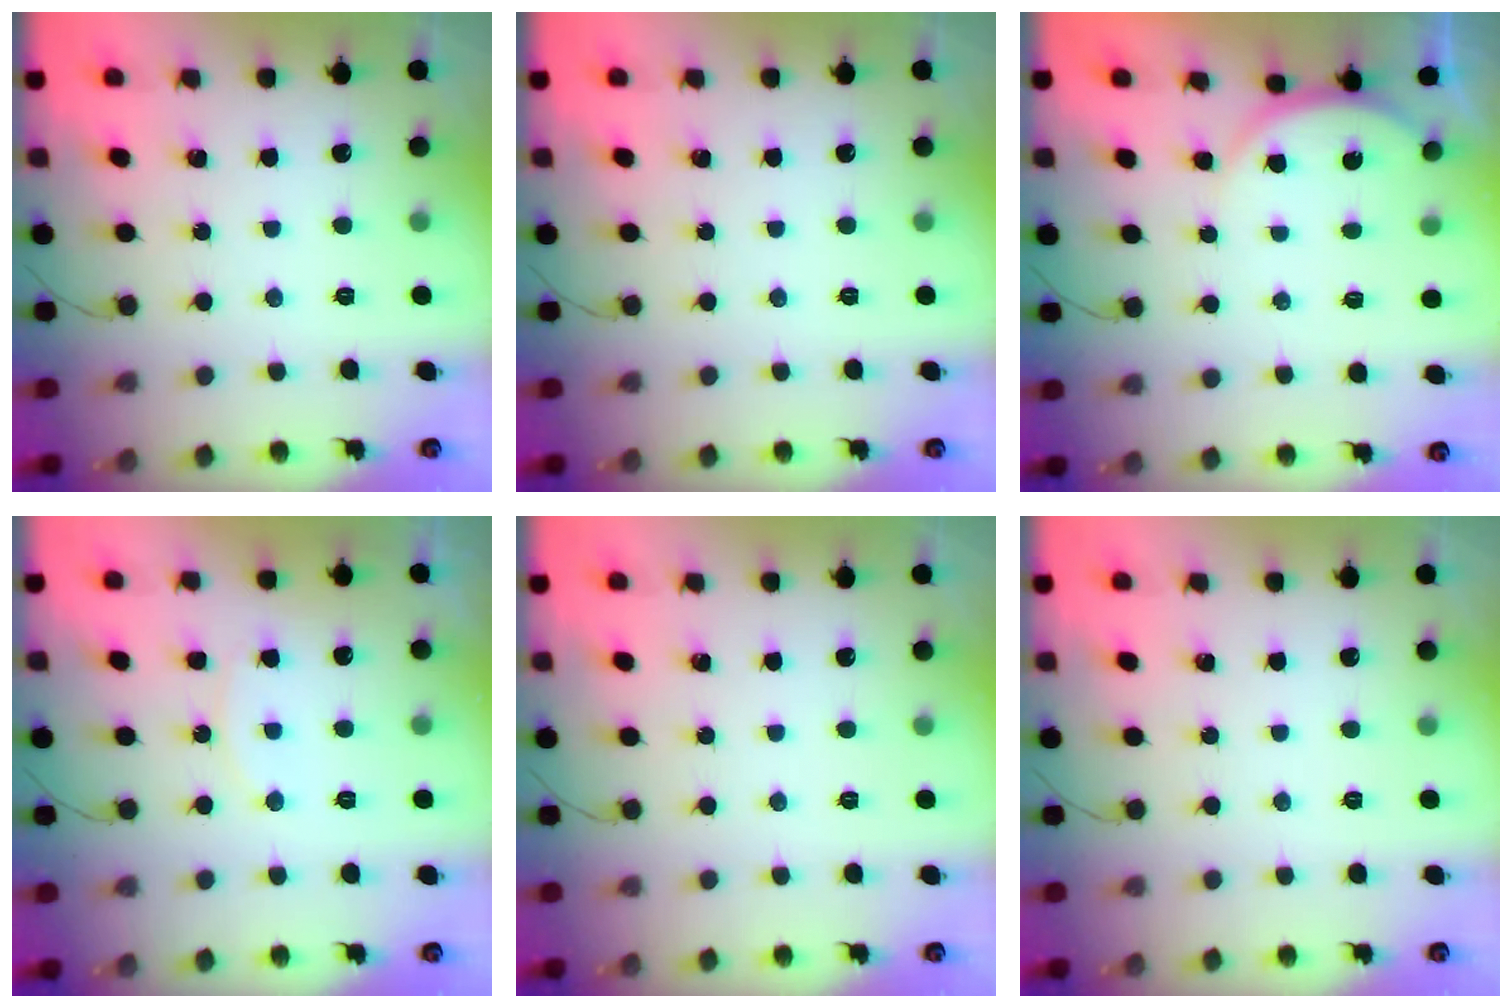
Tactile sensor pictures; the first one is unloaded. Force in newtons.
{"total": 0.0}
{"total": 4.8, "press": 4.7, "slide": 0.5}
{"total": 7.7, "press": 7.7, "slide": 0.8}
{"total": 0.0}
{"total": 0.0}